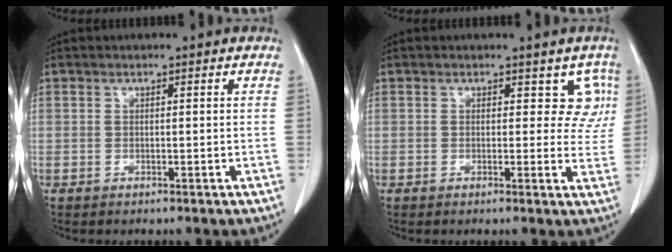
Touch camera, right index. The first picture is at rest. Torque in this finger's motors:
{"motor_torque": [0.05, 0.03, 0.00, -0.01]}